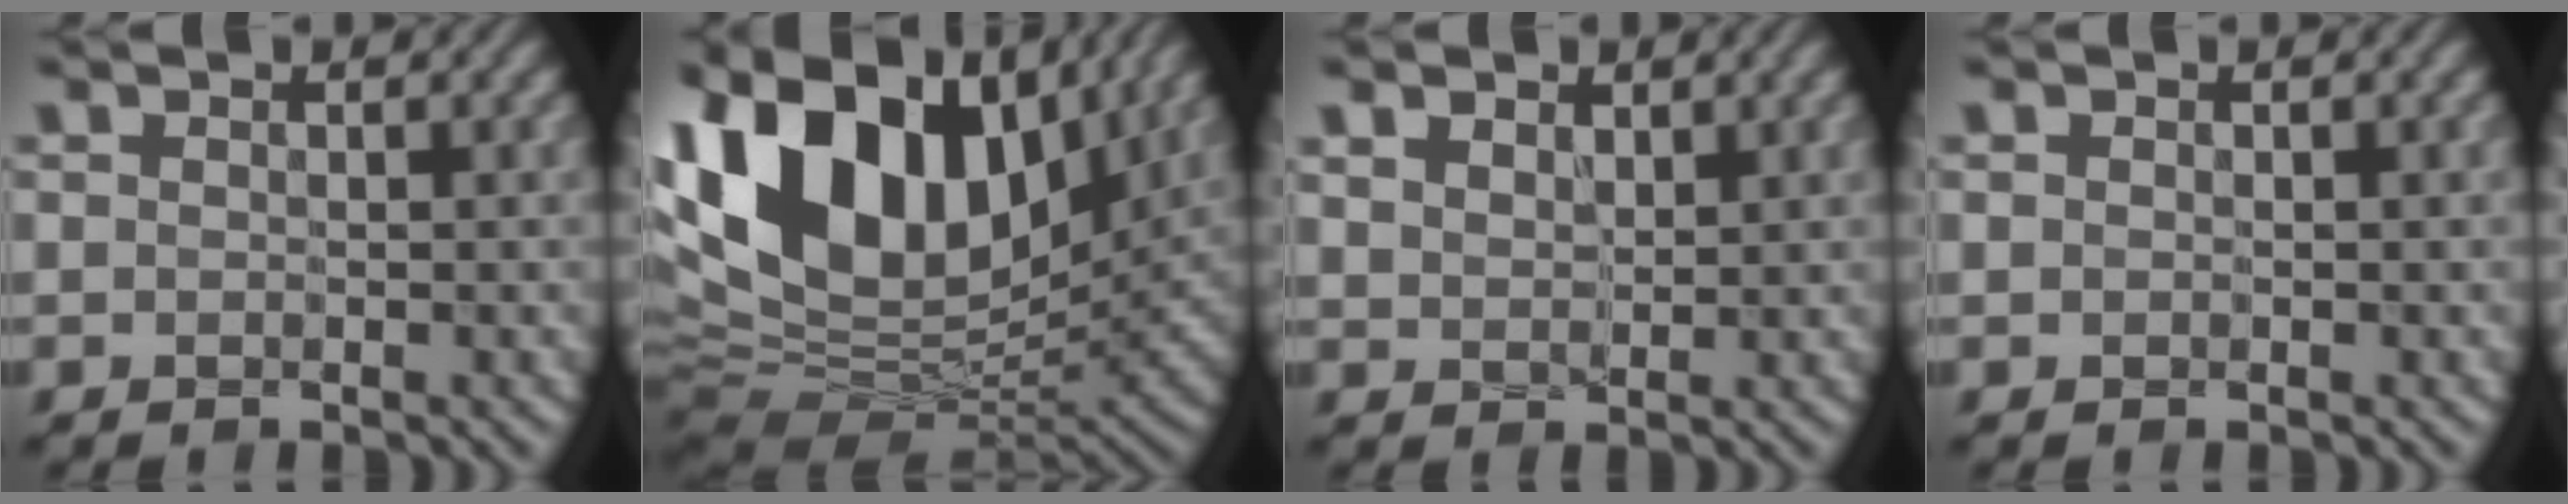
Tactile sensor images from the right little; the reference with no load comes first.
{"total": 17.6, "force": [5.6, 11.5, 12.0], "torque": [-0.240, 0.031, 0.088]}
{"total": 3.2, "force": [2.0, 2.0, 1.6], "torque": [-0.046, 0.003, 0.033]}
{"total": 0.0}